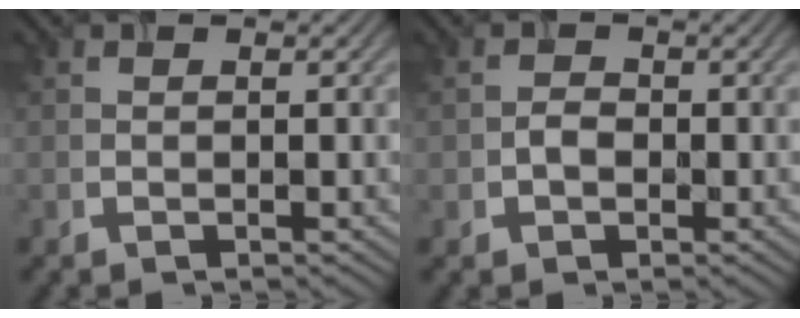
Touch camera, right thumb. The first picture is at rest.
{"total": 1.7, "force": [-0.7, 1.4, 0.6], "torque": [-0.009, 0.004, -0.014]}